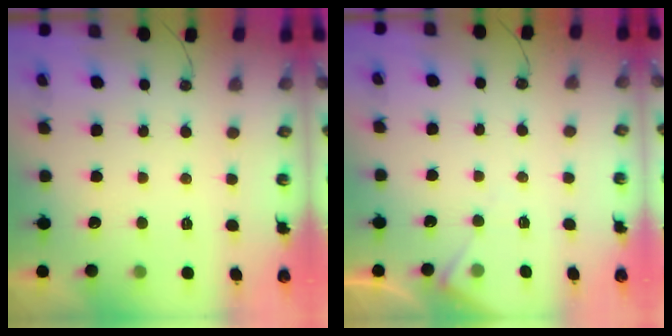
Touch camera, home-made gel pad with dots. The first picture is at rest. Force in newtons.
{"total": 6.0, "press": 6.0, "slide": 0.9}